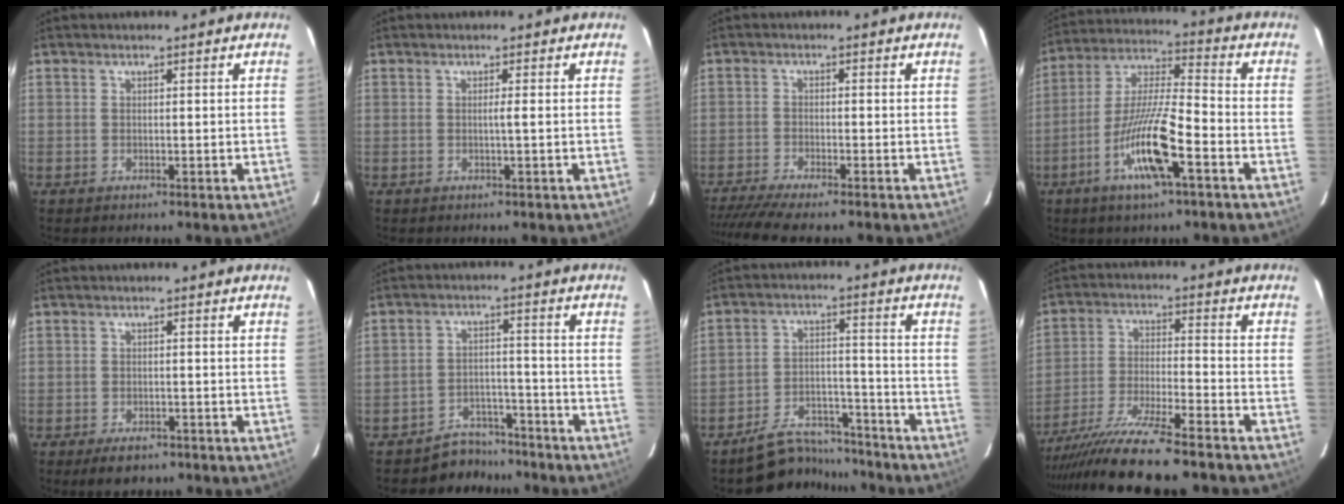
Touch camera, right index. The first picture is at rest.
{"total": 0.8, "force": [-0.1, -0.4, 0.7], "torque": [-0.006, -0.001, -0.004]}
{"total": 9.5, "force": [-8.2, 0.1, 4.9], "torque": [-0.071, -0.017, -0.132]}
{"total": 13.7, "force": [-5.8, 1.4, 12.3], "torque": [-0.243, -0.008, -0.108]}
{"total": 3.6, "force": [-2.5, 2.0, 1.7], "torque": [-0.030, -0.002, -0.032]}
{"total": 6.4, "force": [-5.6, 3.0, -0.3], "torque": [0.012, 0.025, -0.090]}
{"total": 9.2, "force": [-8.5, 3.4, 0.9], "torque": [-0.005, 0.032, -0.137]}
{"total": 15.2, "force": [-12.9, 0.4, 8.0], "torque": [-0.151, -0.028, -0.220]}